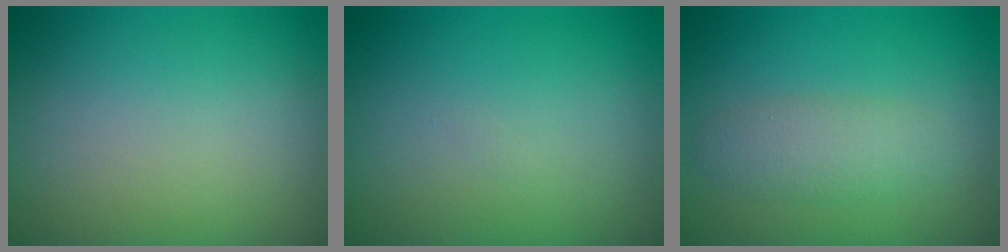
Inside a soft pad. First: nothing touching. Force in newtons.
{"total": 0.0}
{"total": 2.6, "press": 2.6, "slide": 0.0}